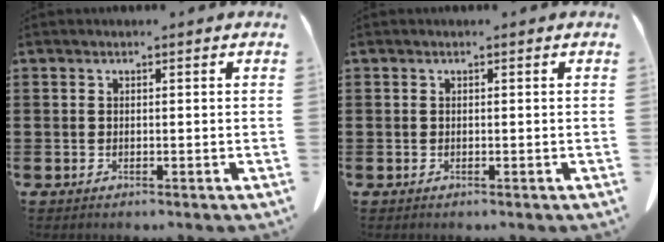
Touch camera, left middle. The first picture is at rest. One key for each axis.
{"total": 0.0}